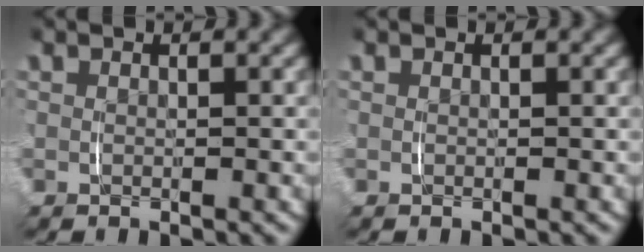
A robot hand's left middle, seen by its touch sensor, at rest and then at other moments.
{"total": 0.0}